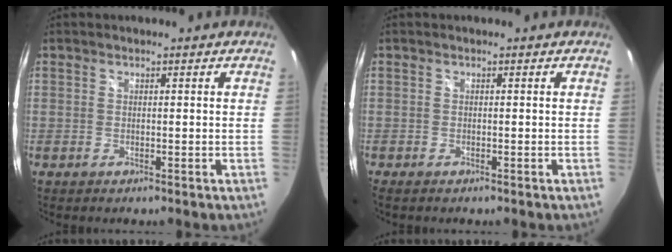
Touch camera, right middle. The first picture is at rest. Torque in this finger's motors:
{"motor_torque": [0.11, -0.26, 0.06, 0.02]}